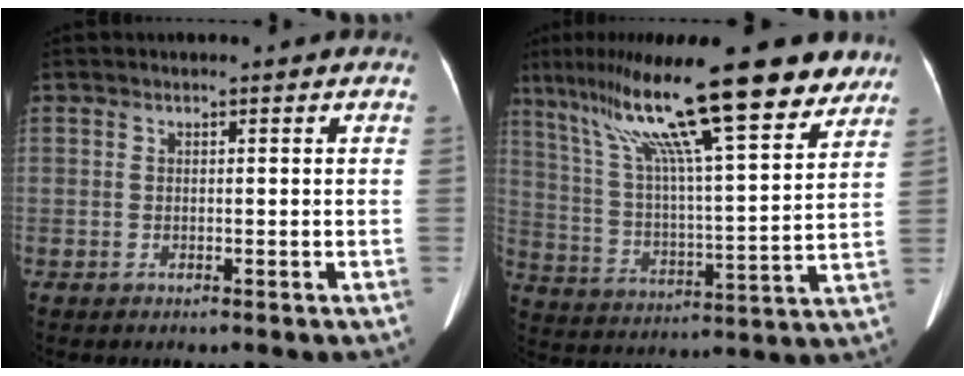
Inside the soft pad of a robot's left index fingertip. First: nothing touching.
{"total": 24.2, "force": [17.1, 2.9, 16.9], "torque": [-0.297, 0.033, 0.274]}